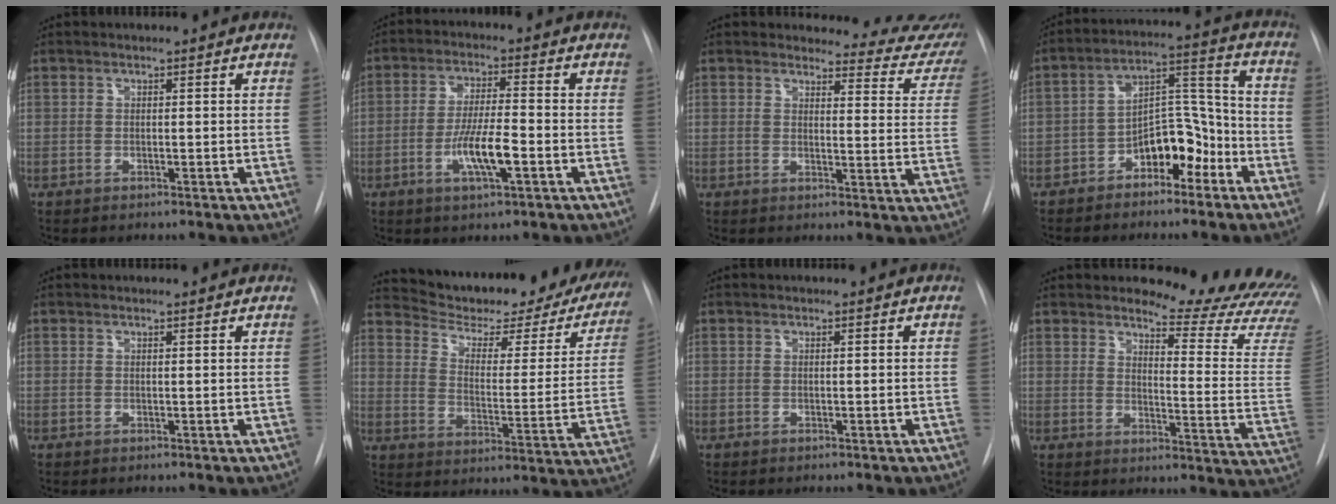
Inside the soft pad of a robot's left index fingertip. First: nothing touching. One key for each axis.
{"total": 7.5, "fx": -2.6, "fy": 1.1, "fz": 6.9, "tx": -0.134, "ty": -0.003, "tz": -0.048}
{"total": 11.8, "fx": 11.6, "fy": 1.8, "fz": 0.7, "tx": 0.027, "ty": -0.087, "tz": 0.097}
{"total": 9.7, "fx": -5.4, "fy": 4.9, "fz": 6.4, "tx": -0.104, "ty": 0.039, "tz": -0.086}
{"total": 0.9, "fx": 0.9, "fy": 0.1, "fz": 0.1, "tx": -0.008, "ty": 0.008, "tz": 0.013}
{"total": 26.4, "fx": 23.0, "fy": 6.4, "fz": 11.3, "tx": -0.163, "ty": -0.051, "tz": 0.282}
{"total": 0.0}
{"total": 17.6, "fx": 16.9, "fy": 1.0, "fz": 4.9, "tx": -0.051, "ty": -0.150, "tz": 0.177}